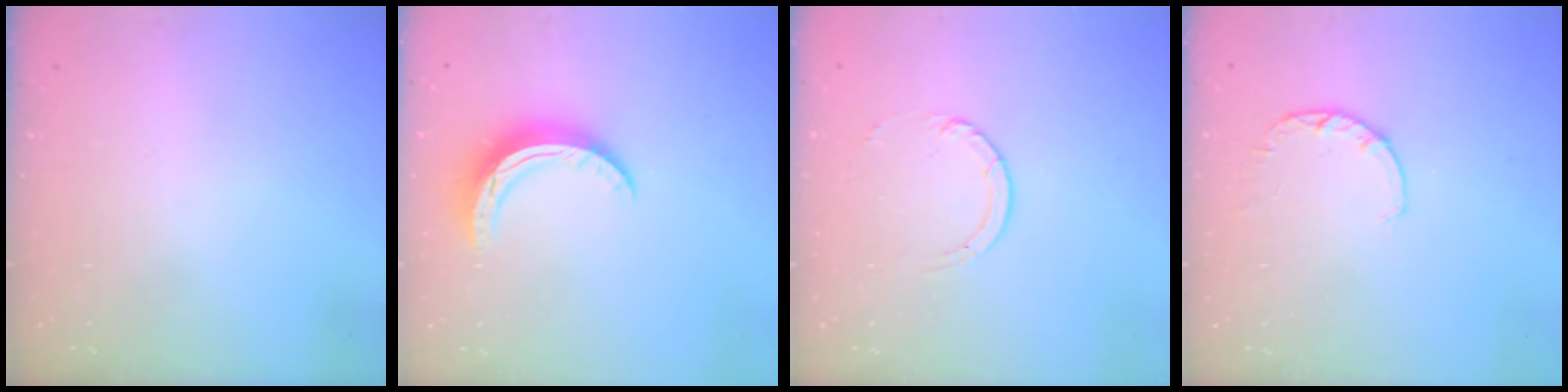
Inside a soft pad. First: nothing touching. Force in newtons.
{"total": 9.9, "press": 9.9, "slide": 0.2}
{"total": 3.0, "press": 2.9, "slide": 0.4}
{"total": 2.8, "press": 2.7, "slide": 0.5}